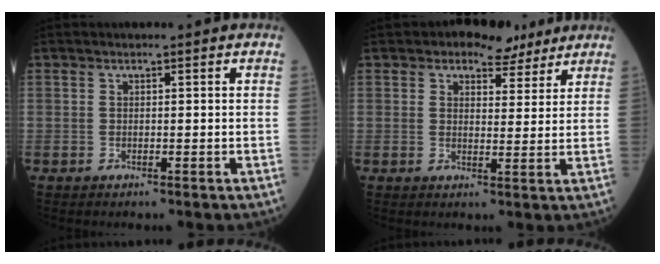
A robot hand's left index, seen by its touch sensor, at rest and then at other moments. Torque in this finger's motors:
{"motor_torque": [0.81, -0.77, 0.23, 0.02]}